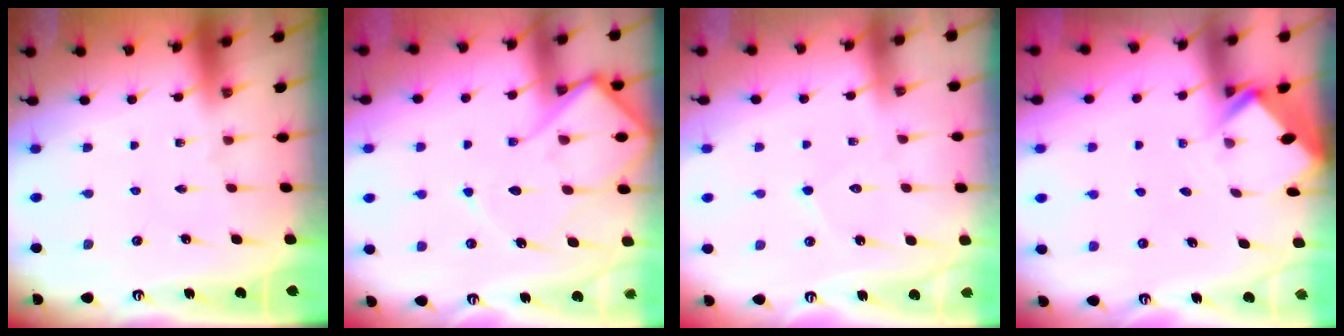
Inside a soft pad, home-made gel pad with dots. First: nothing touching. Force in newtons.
{"total": 12.9, "press": 12.9, "slide": 1.1}
{"total": 6.4, "press": 6.4, "slide": 0.4}
{"total": 2.7, "press": 2.7, "slide": 0.2}